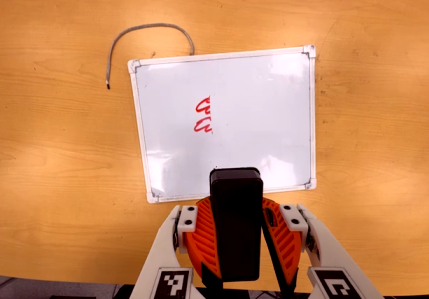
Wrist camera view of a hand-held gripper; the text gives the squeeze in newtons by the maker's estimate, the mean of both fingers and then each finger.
{"total": 9.1, "left": 9.4, "right": 8.8}